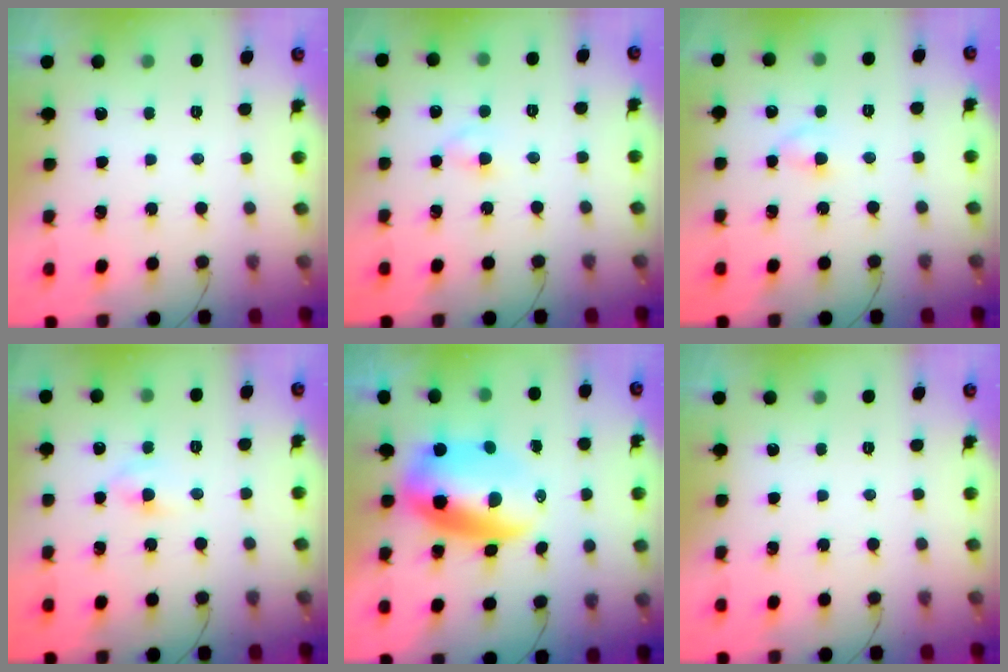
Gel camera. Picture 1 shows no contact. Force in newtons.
{"total": 2.7, "press": 2.6, "slide": 1.0}
{"total": 2.9, "press": 2.6, "slide": 1.1}
{"total": 4.6, "press": 4.4, "slide": 1.2}
{"total": 11.0, "press": 10.7, "slide": 2.8}
{"total": 0.0}